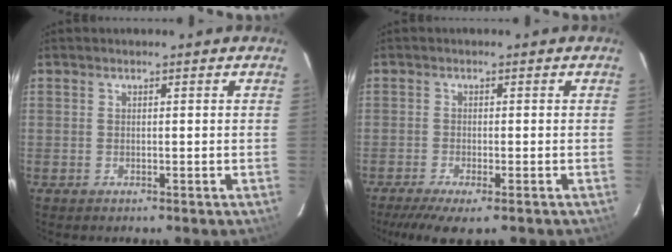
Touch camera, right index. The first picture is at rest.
{"total": 7.4, "force": [-5.5, 1.3, 4.8], "torque": [-0.105, -0.028, -0.091]}